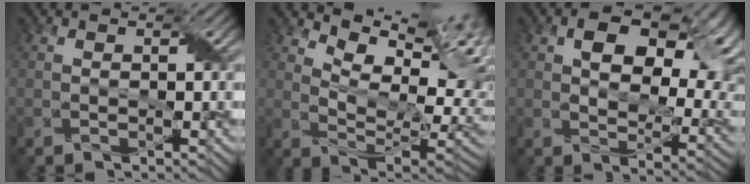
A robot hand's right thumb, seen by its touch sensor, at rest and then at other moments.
{"total": 13.1, "force": [5.9, 5.8, 10.1], "torque": [-0.164, 0.004, 0.102]}
{"total": 13.1, "force": [4.4, 7.9, 9.5], "torque": [-0.144, -0.004, 0.080]}